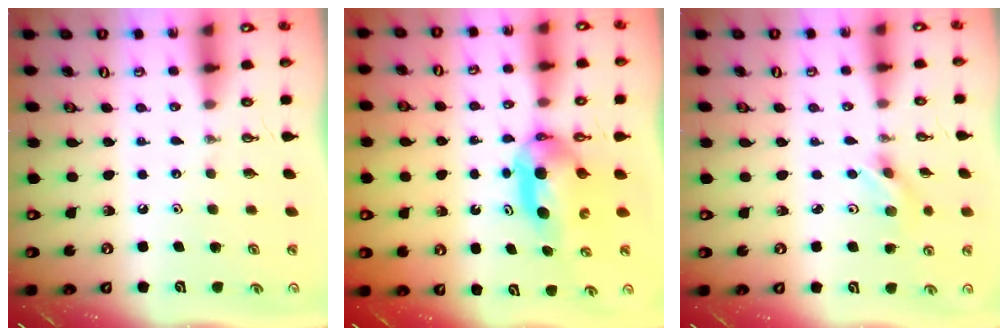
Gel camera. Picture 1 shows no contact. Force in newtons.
{"total": 9.8, "press": 4.7, "slide": 8.5}
{"total": 3.2, "press": 3.1, "slide": 0.8}